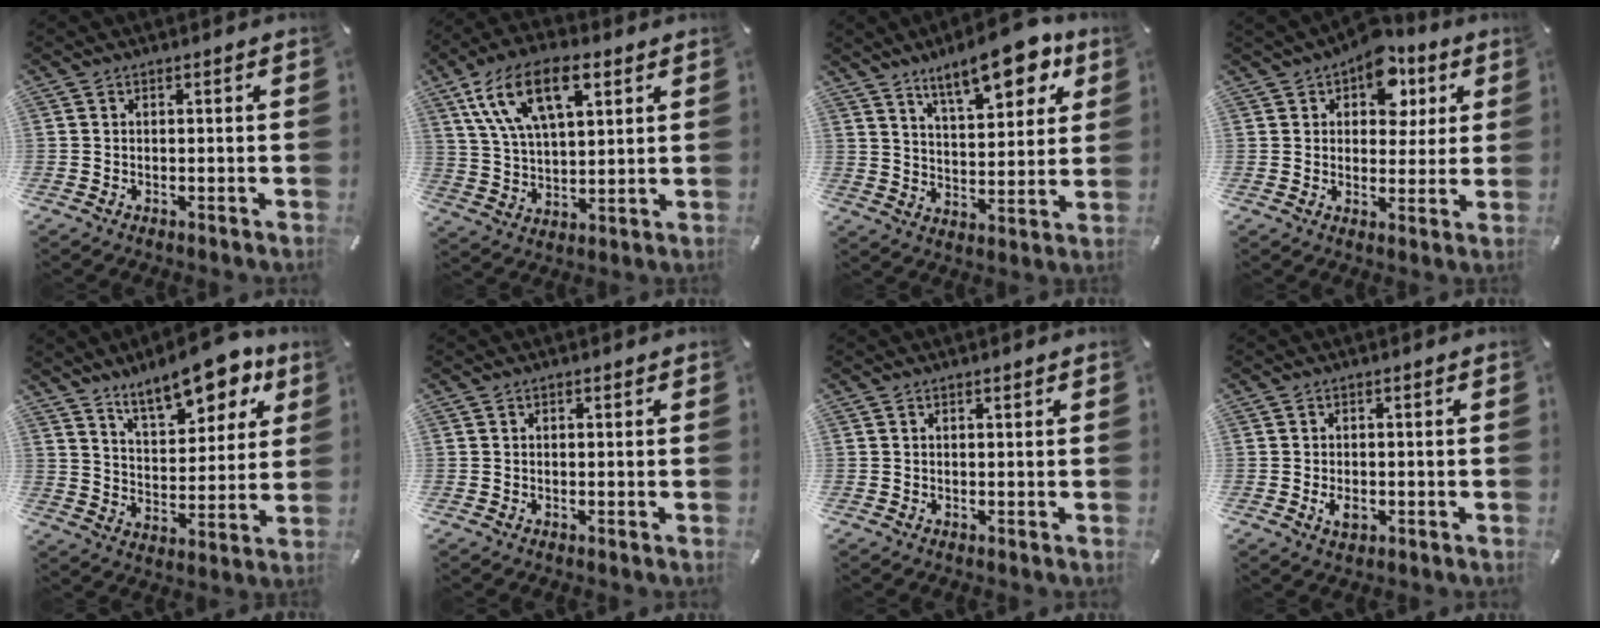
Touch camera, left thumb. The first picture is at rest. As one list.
[{"total": 16.0, "force": [7.8, 8.0, 11.5], "torque": [-0.244, -0.010, 0.133]}, {"total": 15.1, "force": [10.3, 5.9, 9.3], "torque": [-0.135, -0.050, 0.172]}, {"total": 11.8, "force": [5.9, 7.5, 6.9], "torque": [-0.089, -0.027, 0.103]}, {"total": 14.9, "force": [11.4, 6.1, 7.5], "torque": [-0.121, -0.065, 0.198]}, {"total": 0.6, "force": [0.2, 0.5, 0.2], "torque": [-0.004, 0.003, 0.003]}, {"total": 0.6, "force": [0.4, 0.2, 0.4], "torque": [-0.006, 0.000, 0.007]}, {"total": 2.8, "force": [-0.6, 1.7, 2.1], "torque": [-0.053, -0.003, -0.013]}]